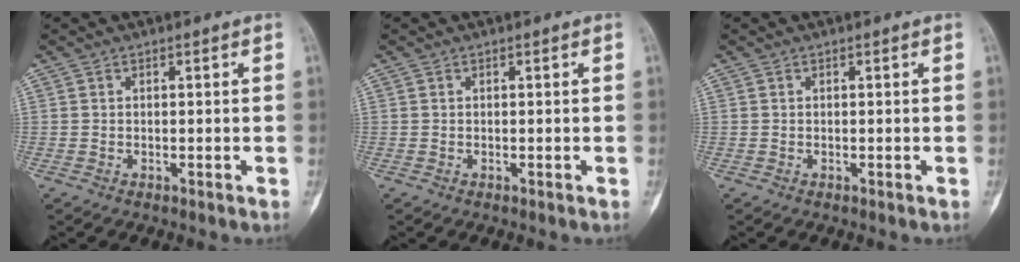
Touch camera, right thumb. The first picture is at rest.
{"total": 0.0}
{"total": 0.0}